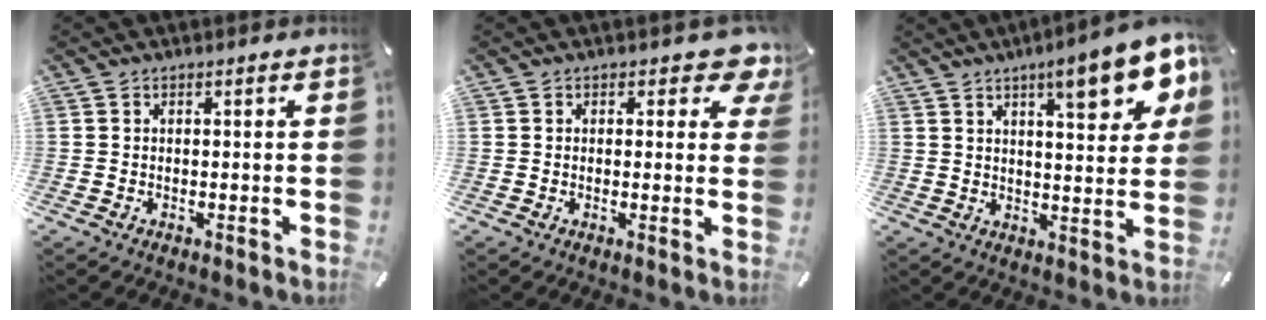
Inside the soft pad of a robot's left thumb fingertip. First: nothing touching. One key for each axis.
{"total": 5.7, "fx": 3.2, "fy": 3.0, "fz": 3.6, "tx": -0.031, "ty": -0.014, "tz": 0.048}
{"total": 14.5, "fx": 8.1, "fy": 4.2, "fz": 11.3, "tx": -0.148, "ty": -0.039, "tz": 0.123}